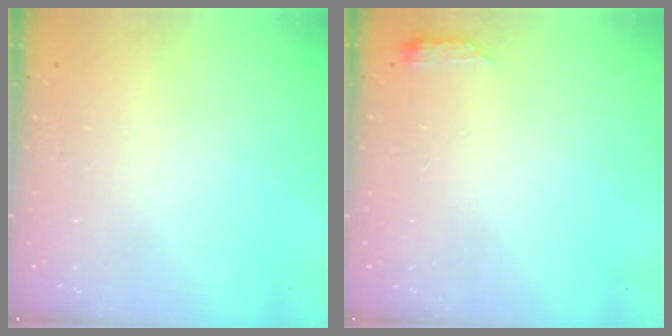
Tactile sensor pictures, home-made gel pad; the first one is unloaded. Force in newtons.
{"total": 3.4, "press": 3.3, "slide": 0.5}